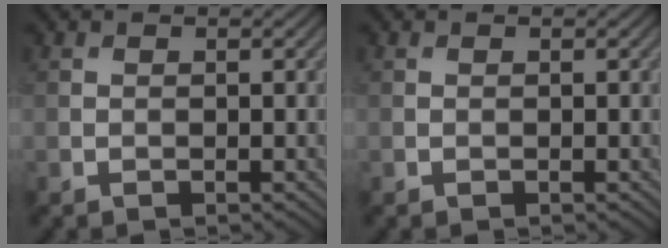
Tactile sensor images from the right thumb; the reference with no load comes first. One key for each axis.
{"total": 0.0}